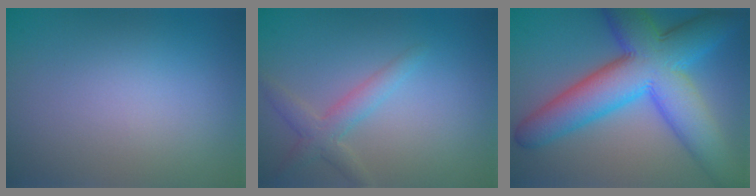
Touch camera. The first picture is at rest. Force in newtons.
{"total": 2.5, "press": 2.5, "slide": 0.2}
{"total": 11.8, "press": 11.8, "slide": 0.3}